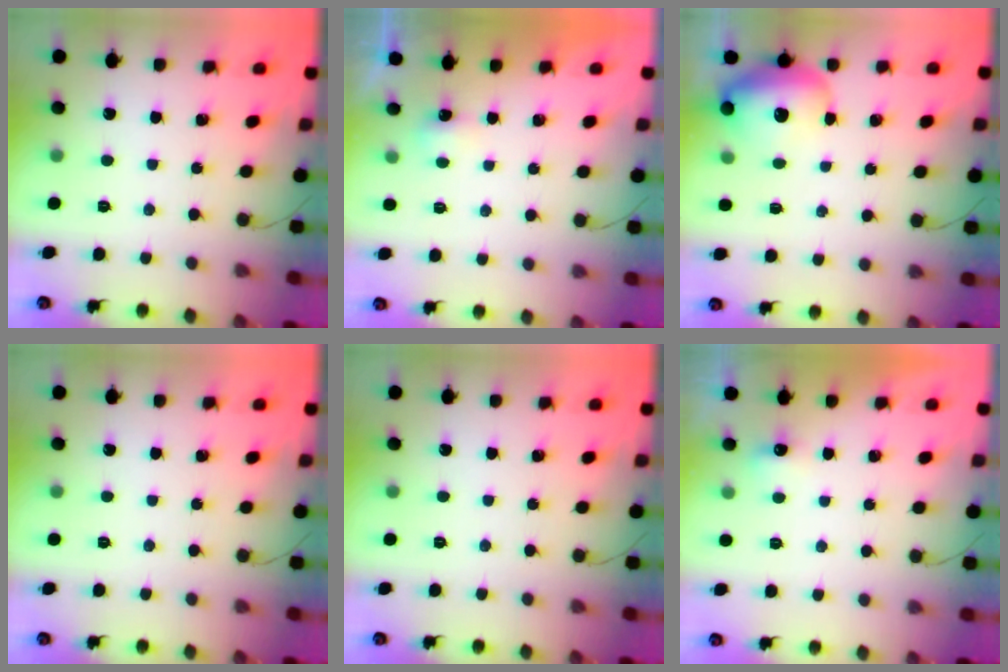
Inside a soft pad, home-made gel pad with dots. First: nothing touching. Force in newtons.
{"total": 2.3, "press": 2.2, "slide": 0.6}
{"total": 17.2, "press": 14.8, "slide": 8.8}
{"total": 0.0}
{"total": 0.0}
{"total": 3.5, "press": 3.3, "slide": 1.1}